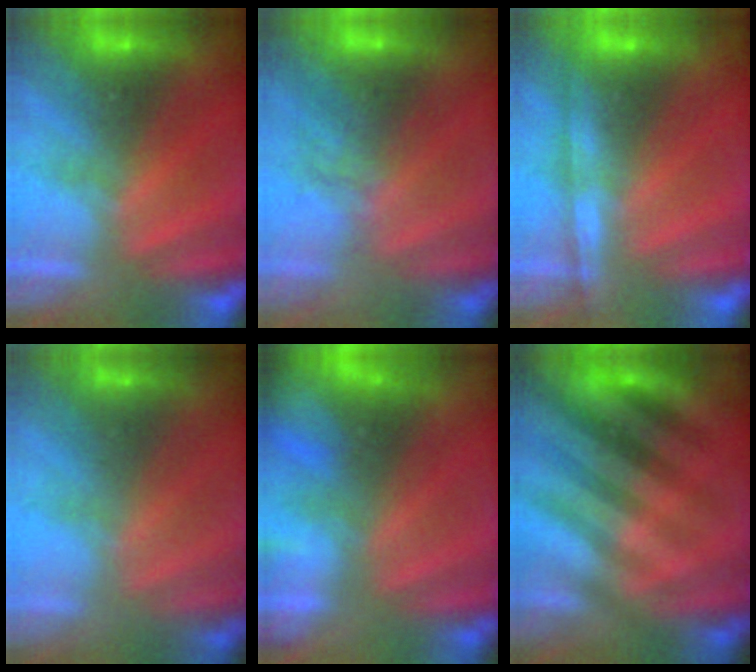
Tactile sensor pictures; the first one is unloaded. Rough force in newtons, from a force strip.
{"total": 2.8}
{"total": 1.2}
{"total": 1.7}
{"total": 7.7}
{"total": 2.8}